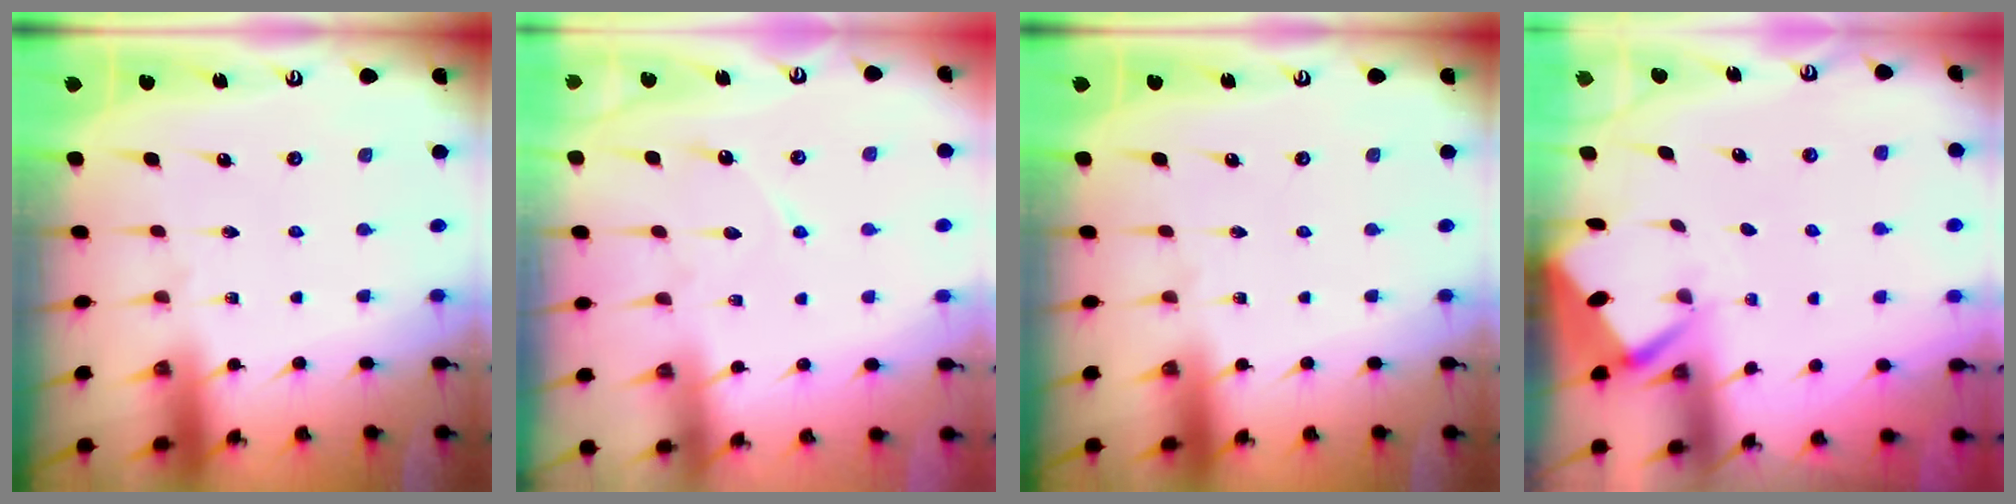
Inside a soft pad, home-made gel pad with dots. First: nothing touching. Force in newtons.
{"total": 5.5, "press": 5.5, "slide": 0.7}
{"total": 0.0}
{"total": 2.8, "press": 2.8, "slide": 0.3}